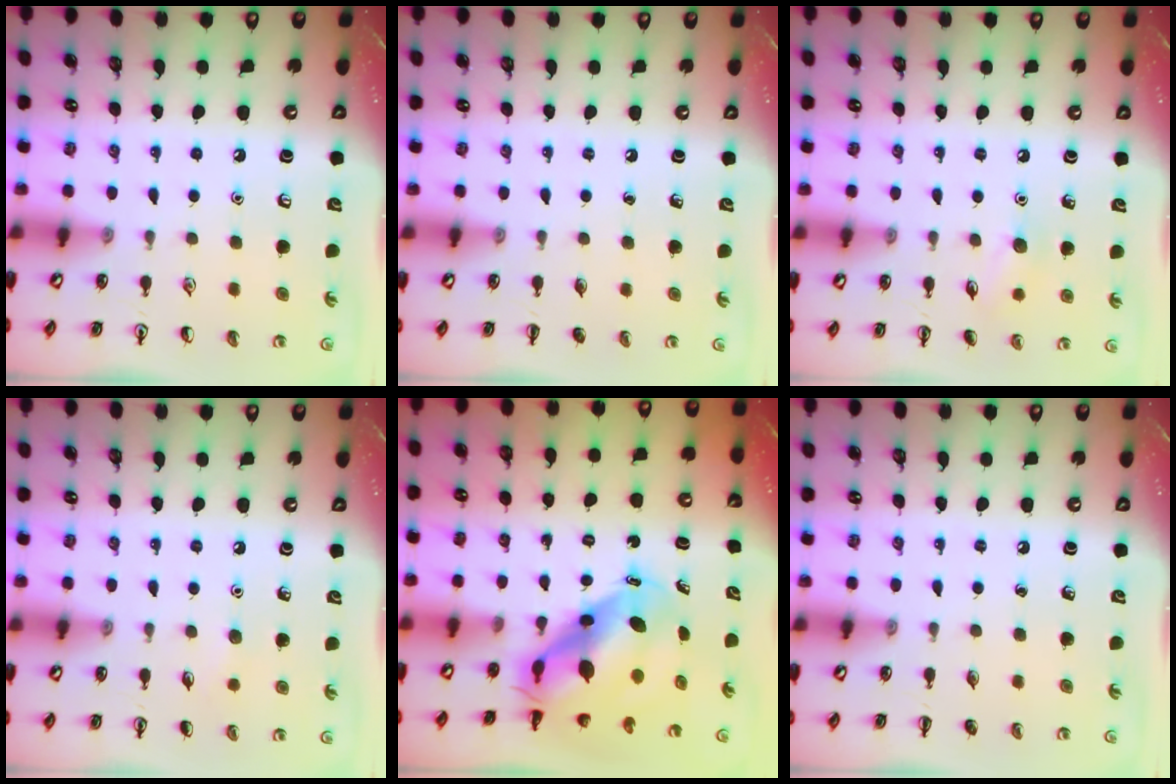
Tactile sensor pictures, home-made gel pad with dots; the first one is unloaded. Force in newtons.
{"total": 0.0}
{"total": 6.9, "press": 6.7, "slide": 1.8}
{"total": 3.7, "press": 3.5, "slide": 1.1}
{"total": 8.7, "press": 8.4, "slide": 2.2}
{"total": 0.0}